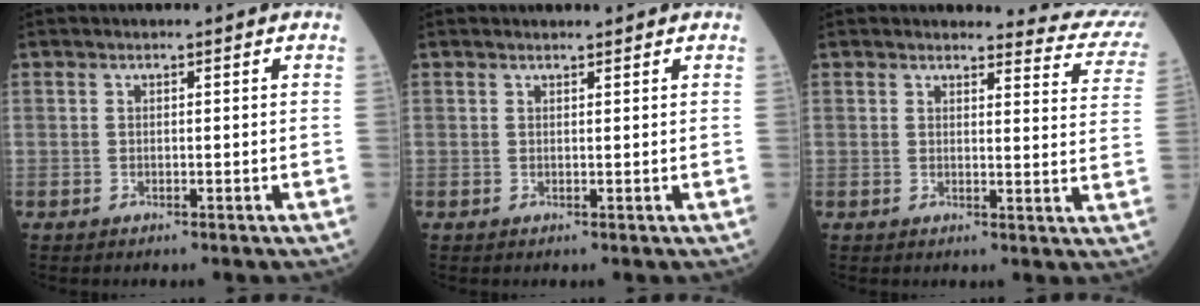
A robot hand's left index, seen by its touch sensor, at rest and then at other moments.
{"total": 1.1, "force": [1.0, 0.2, 0.3], "torque": [-0.007, 0.005, 0.017]}
{"total": 9.3, "force": [9.3, 0.8, -0.3], "torque": [0.026, -0.076, 0.069]}